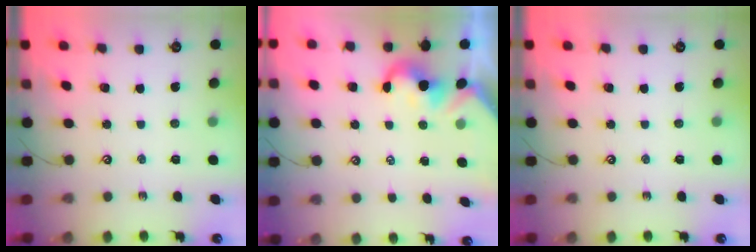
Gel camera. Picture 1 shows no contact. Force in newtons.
{"total": 0.6, "press": 0.5, "slide": 0.3}
{"total": 0.0}